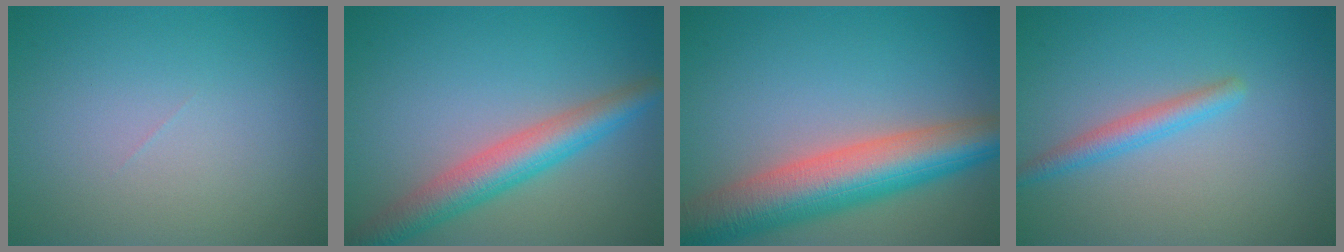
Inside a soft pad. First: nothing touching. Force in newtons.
{"total": 5.2, "press": 5.2, "slide": 0.1}
{"total": 9.5, "press": 9.5, "slide": 0.5}
{"total": 2.1, "press": 2.1, "slide": 0.1}